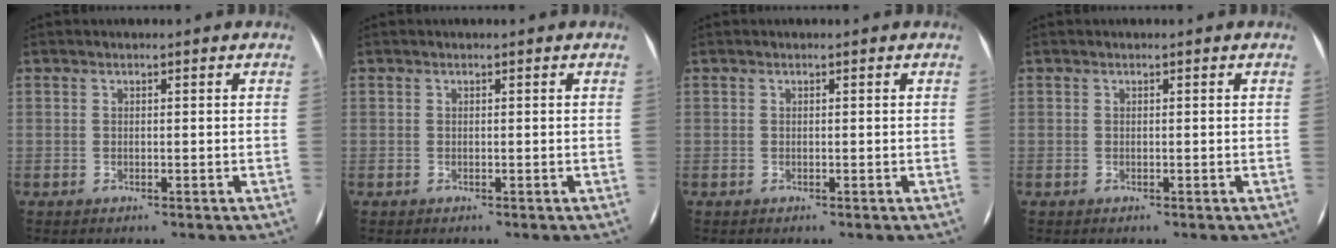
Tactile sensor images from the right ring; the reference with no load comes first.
{"total": 0.0}
{"total": 0.0}
{"total": 0.0}